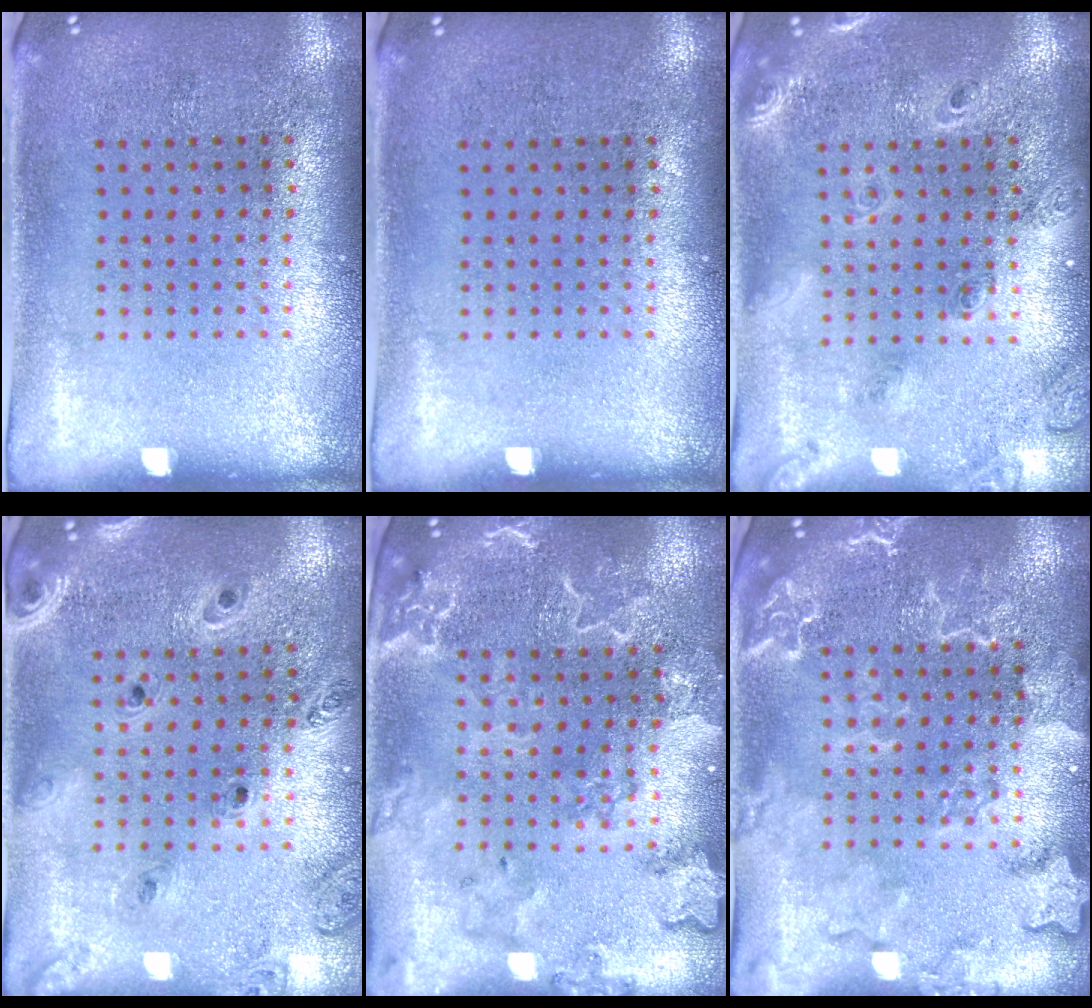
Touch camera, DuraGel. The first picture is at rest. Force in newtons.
{"total": 0.0}
{"total": 1.7, "press": 1.6, "slide": 0.6}
{"total": 1.3, "press": 1.2, "slide": 0.3}
{"total": 2.6, "press": 2.5, "slide": 0.9}
{"total": 2.3, "press": 2.3, "slide": 0.2}